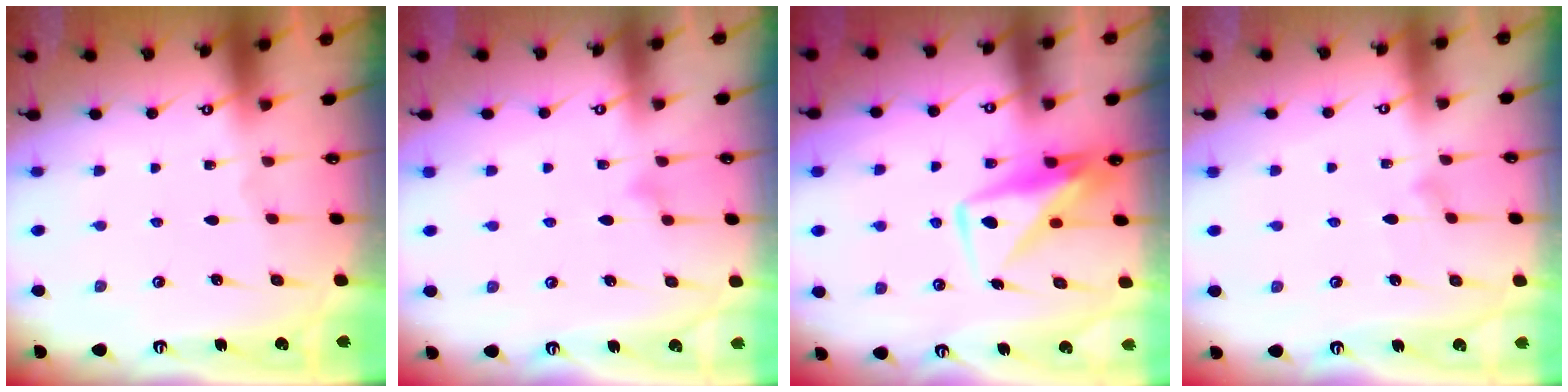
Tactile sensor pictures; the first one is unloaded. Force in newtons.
{"total": 6.7, "press": 6.7, "slide": 0.3}
{"total": 9.2, "press": 9.1, "slide": 1.0}
{"total": 6.9, "press": 6.9, "slide": 0.4}